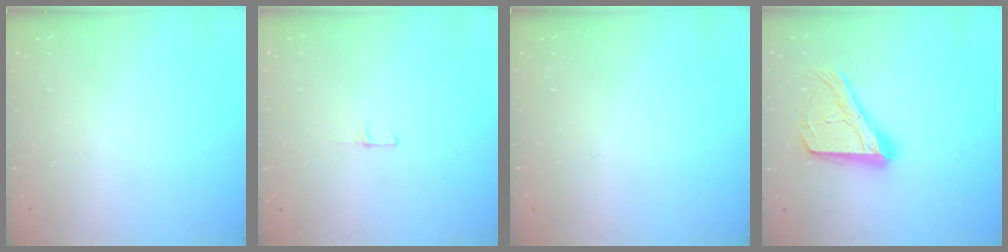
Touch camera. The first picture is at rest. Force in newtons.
{"total": 5.1, "press": 5.1, "slide": 0.4}
{"total": 0.0}
{"total": 17.3, "press": 17.2, "slide": 1.0}